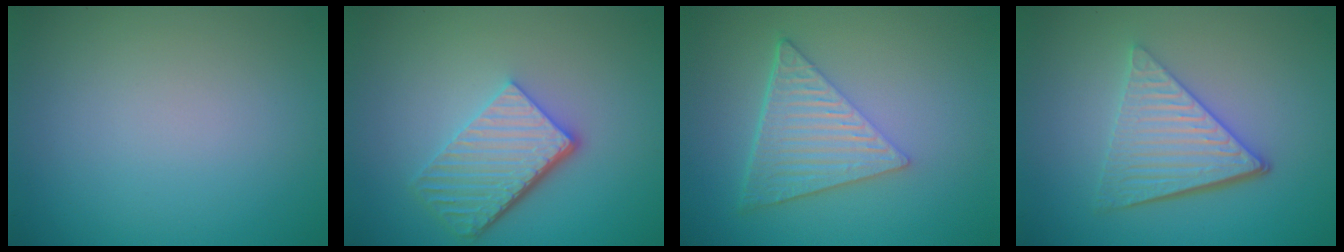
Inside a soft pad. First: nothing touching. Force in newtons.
{"total": 5.4, "press": 3.8, "slide": 3.8}
{"total": 6.4, "press": 4.4, "slide": 4.6}
{"total": 5.4, "press": 3.8, "slide": 3.8}